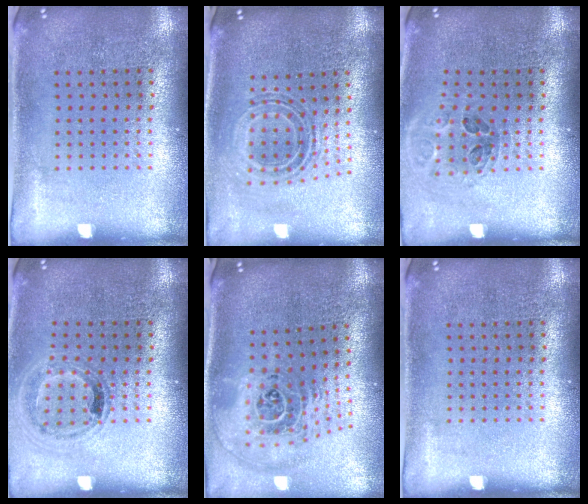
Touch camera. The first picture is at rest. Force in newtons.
{"total": 0.7, "press": 0.7, "slide": 0.2}
{"total": 1.0, "press": 1.0, "slide": 0.1}
{"total": 0.9, "press": 0.9, "slide": 0.1}
{"total": 2.6, "press": 1.9, "slide": 1.8}
{"total": 0.0}